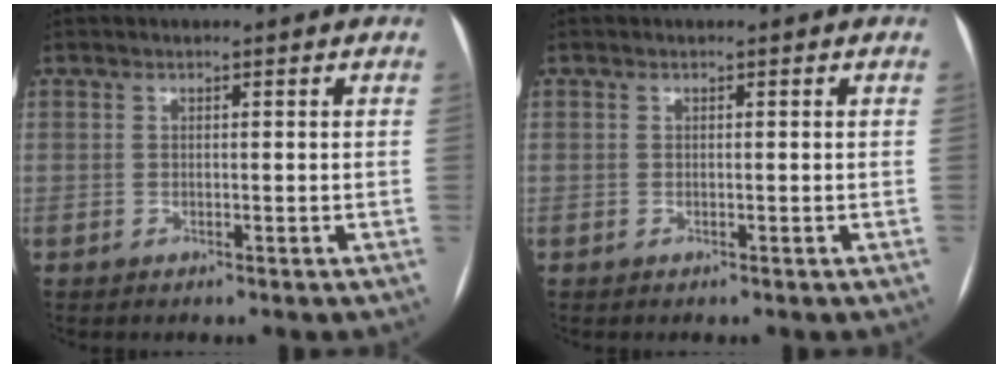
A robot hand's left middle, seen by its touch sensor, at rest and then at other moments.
{"total": 0.0}